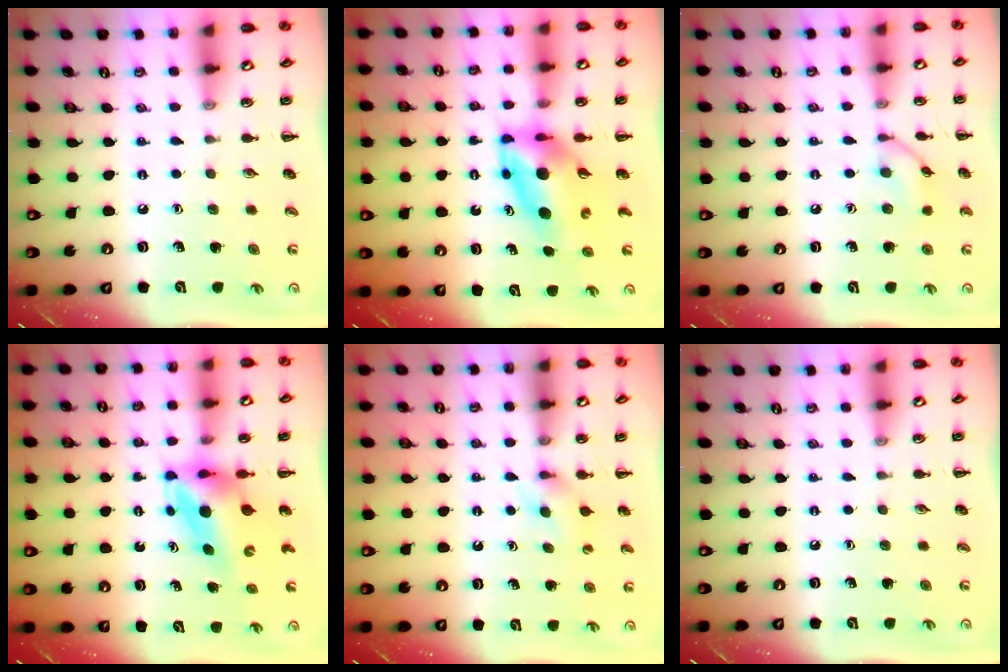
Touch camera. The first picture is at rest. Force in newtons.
{"total": 7.9, "press": 7.6, "slide": 2.3}
{"total": 8.0, "press": 8.0, "slide": 0.7}
{"total": 5.3, "press": 5.0, "slide": 1.5}
{"total": 5.0, "press": 4.7, "slide": 1.5}
{"total": 0.0}